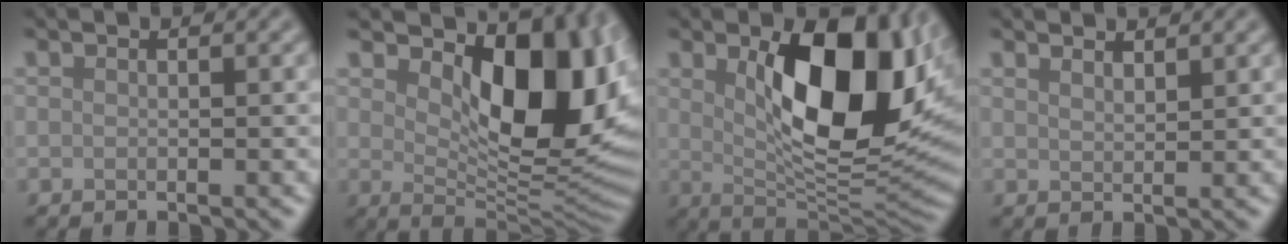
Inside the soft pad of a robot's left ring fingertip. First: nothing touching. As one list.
[{"total": 11.7, "force": [3.0, 6.1, 9.5], "torque": [-0.125, -0.014, 0.057]}, {"total": 12.9, "force": [2.5, 5.9, 11.1], "torque": [-0.164, -0.004, 0.043]}, {"total": 1.5, "force": [1.4, 0.3, 0.5], "torque": [-0.007, 0.000, 0.021]}]